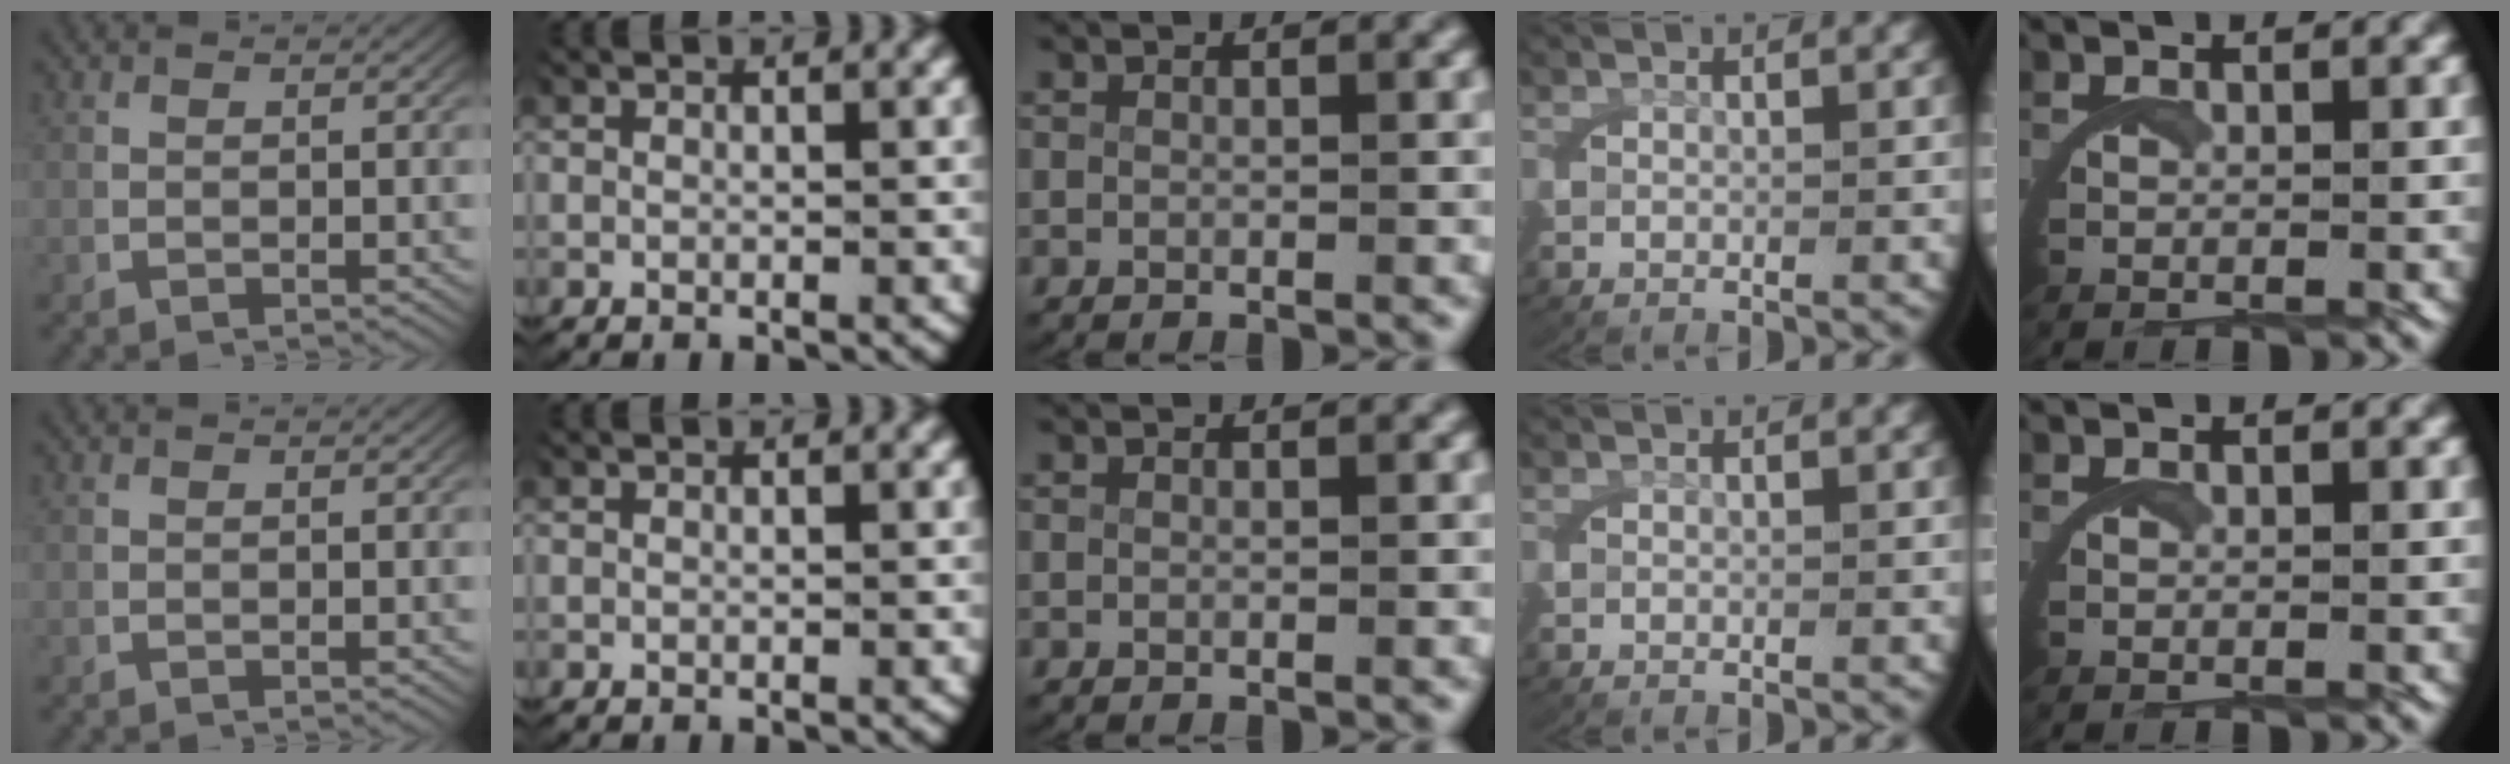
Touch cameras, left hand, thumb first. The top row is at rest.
{}